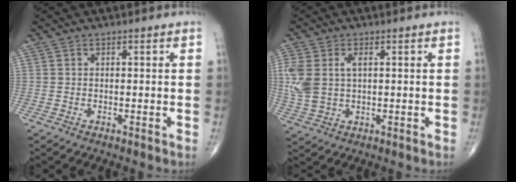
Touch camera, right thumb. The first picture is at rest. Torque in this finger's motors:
{"motor_torque": [0.66, 0.67, 0.84, 0.14, 0.10]}